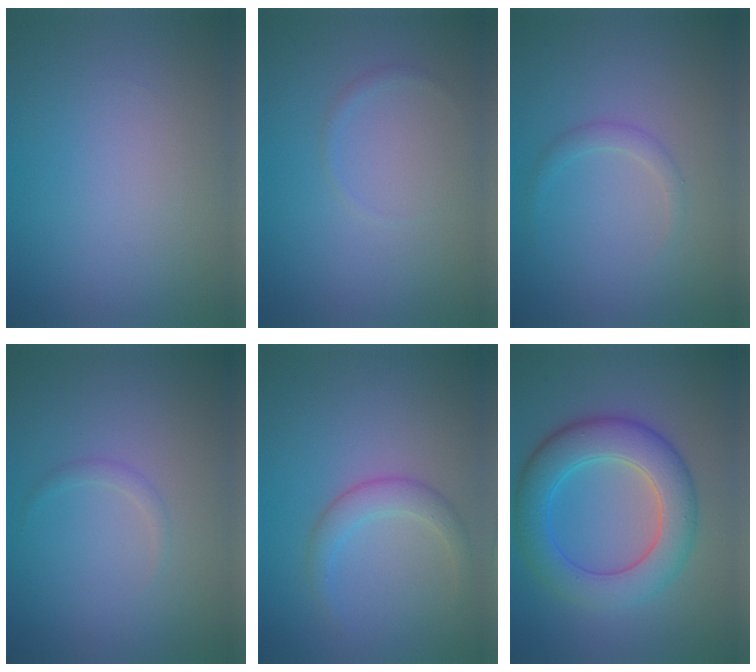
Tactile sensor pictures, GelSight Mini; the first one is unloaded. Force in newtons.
{"total": 0.6, "press": 0.6, "slide": 0.1}
{"total": 1.2, "press": 1.2, "slide": 0.0}
{"total": 0.7, "press": 0.7, "slide": 0.0}
{"total": 2.3, "press": 2.3, "slide": 0.1}
{"total": 7.1, "press": 7.0, "slide": 0.1}